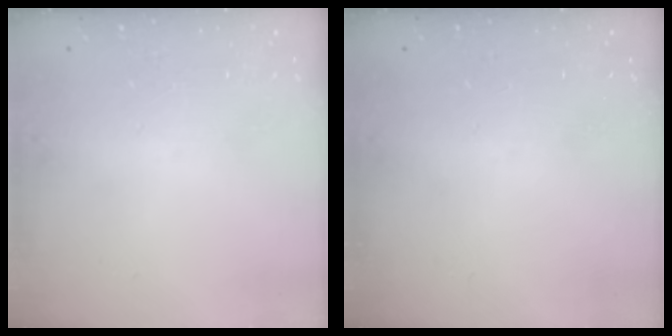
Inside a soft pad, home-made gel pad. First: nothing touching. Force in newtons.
{"total": 0.0}